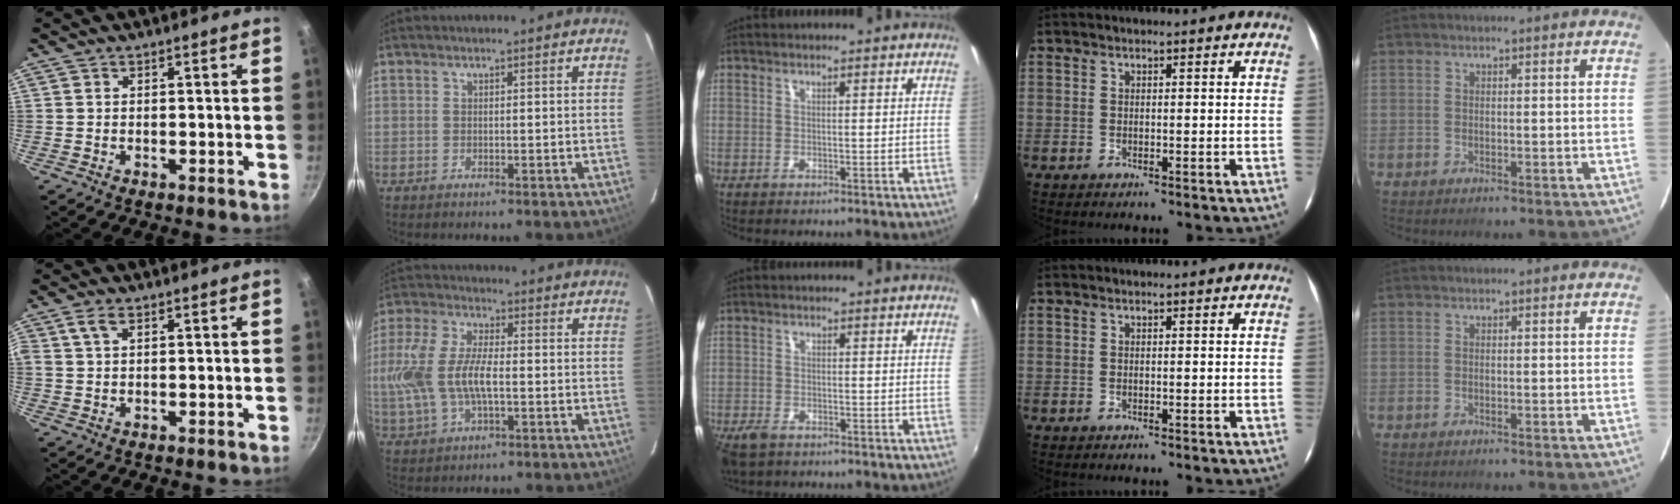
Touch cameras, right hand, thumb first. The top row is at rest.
{"thumb": {"total": 2.7, "force": [1.1, 1.4, 2.1], "torque": [-0.042, 0.005, 0.020]}, "index": {"total": 13.5, "force": [-1.2, 6.4, 11.8], "torque": [-0.261, 0.006, -0.021]}, "middle": {"total": 4.9, "force": [-3.5, 2.4, 2.4], "torque": [-0.067, -0.016, -0.068]}}